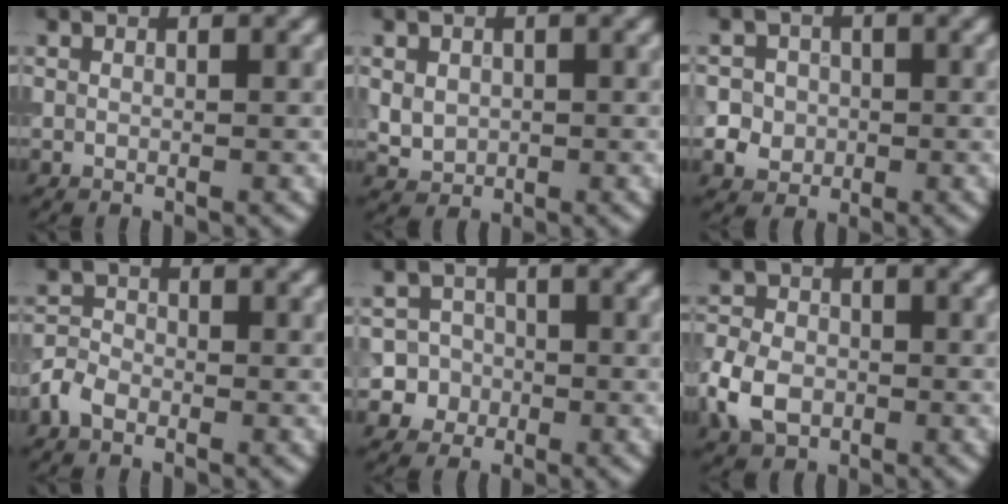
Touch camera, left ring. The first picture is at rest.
{"total": 2.2, "force": [0.2, 1.9, 1.0], "torque": [-0.020, -0.003, 0.008]}
{"total": 5.1, "force": [-0.3, 4.9, 1.4], "torque": [-0.010, 0.018, -0.023]}
{"total": 2.3, "force": [-1.4, 1.5, 1.1], "torque": [-0.020, 0.005, -0.036]}
{"total": 5.6, "force": [-1.7, 5.3, 0.7], "torque": [0.011, 0.013, -0.052]}
{"total": 5.5, "force": [-2.0, 4.0, 3.2], "torque": [-0.073, -0.003, -0.050]}